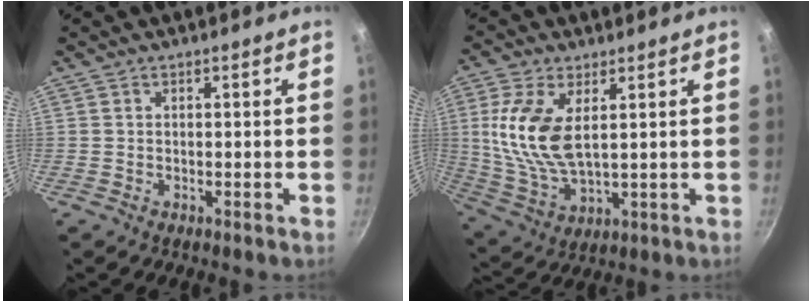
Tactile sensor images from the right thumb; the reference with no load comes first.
{"total": 13.1, "force": [2.9, 6.7, 10.8], "torque": [-0.219, -0.012, 0.068]}